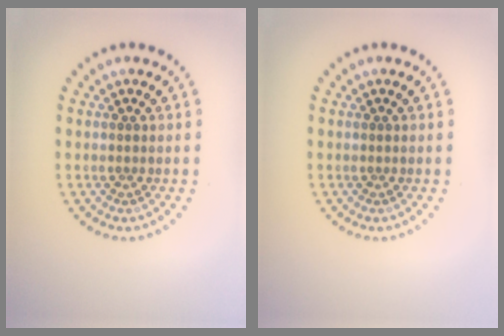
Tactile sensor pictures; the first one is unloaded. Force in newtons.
{"total": 0.0}